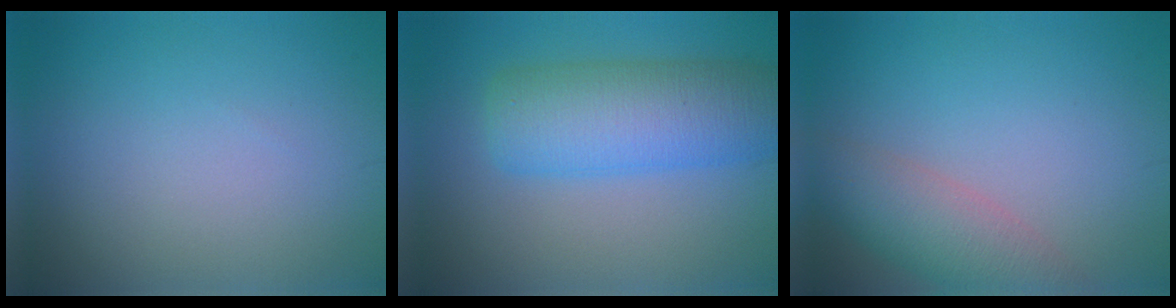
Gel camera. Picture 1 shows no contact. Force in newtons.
{"total": 8.1, "press": 8.1, "slide": 0.2}
{"total": 5.1, "press": 5.1, "slide": 0.2}